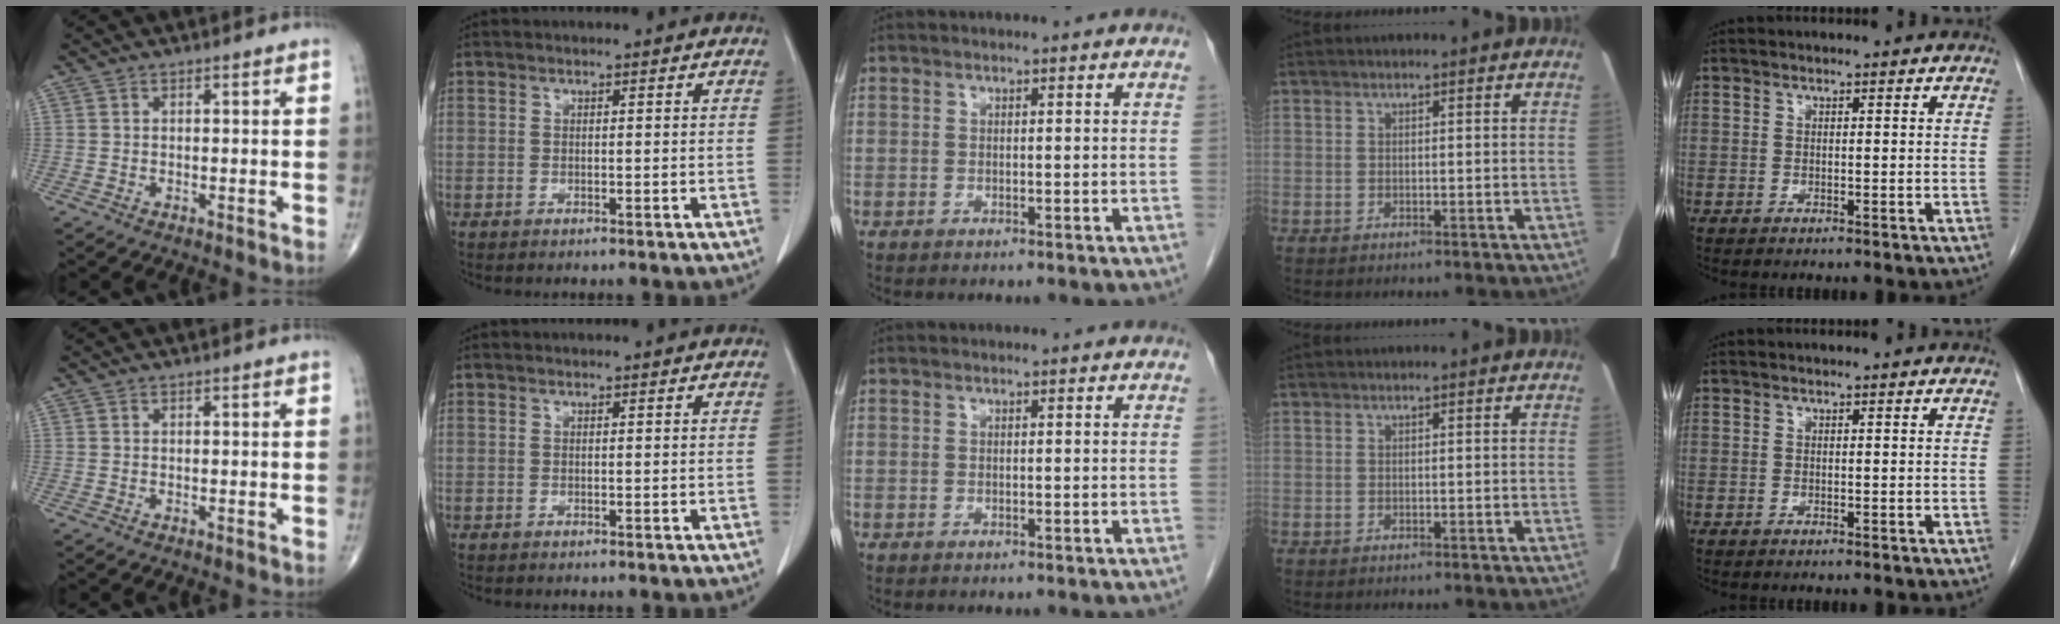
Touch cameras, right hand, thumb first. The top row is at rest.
{}